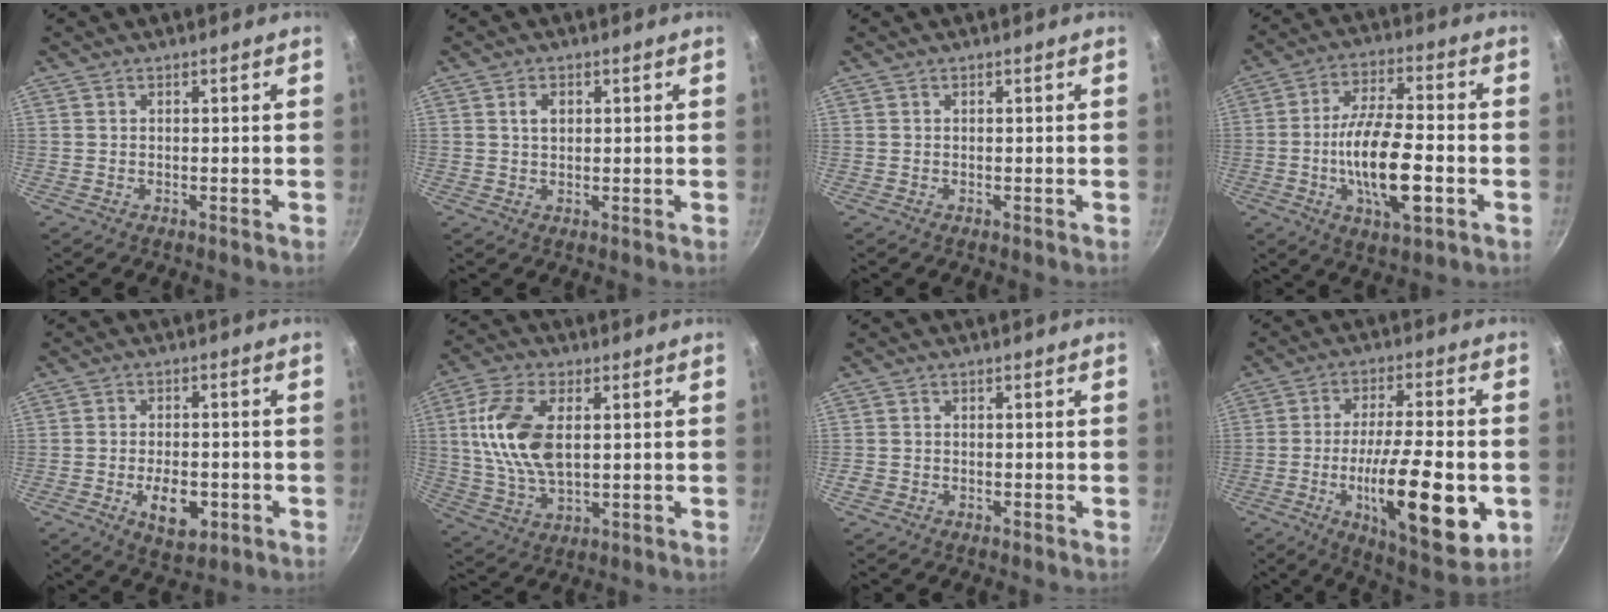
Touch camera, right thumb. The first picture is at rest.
{"total": 2.6, "force": [0.7, 1.8, 1.8], "torque": [-0.023, 0.000, 0.013]}
{"total": 0.0}
{"total": 15.4, "force": [-3.6, 5.5, 13.9], "torque": [-0.245, 0.019, -0.065]}
{"total": 8.1, "force": [-2.6, 4.5, 6.2], "torque": [-0.083, 0.006, -0.033]}
{"total": 14.0, "force": [2.5, 7.6, 11.5], "torque": [-0.221, -0.002, 0.047]}
{"total": 1.0, "force": [-0.6, 0.8, 0.4], "torque": [-0.010, 0.003, -0.008]}
{"total": 20.6, "force": [-5.1, 6.1, 19.0], "torque": [-0.290, 0.005, -0.080]}